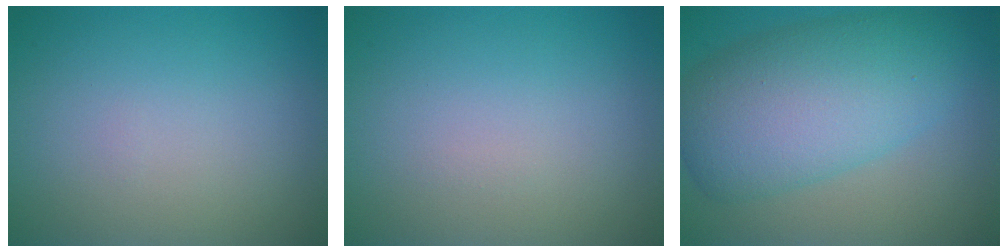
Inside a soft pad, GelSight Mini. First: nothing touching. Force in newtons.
{"total": 0.0}
{"total": 9.5, "press": 9.5, "slide": 0.3}